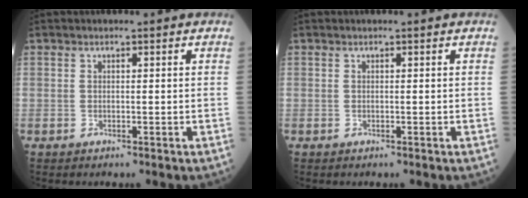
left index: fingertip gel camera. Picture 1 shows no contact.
{"total": 0.0}